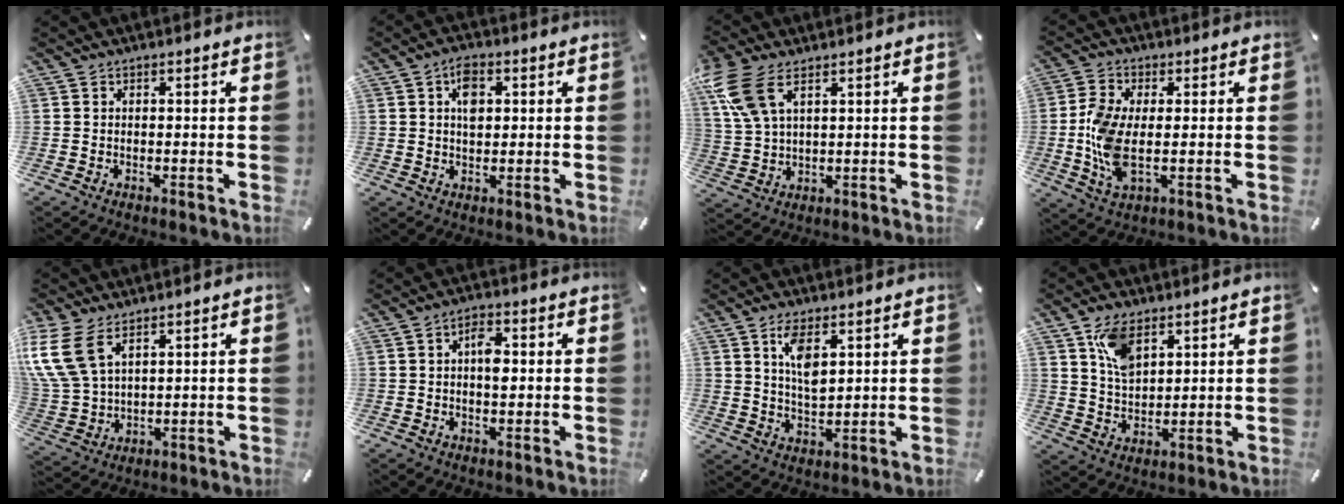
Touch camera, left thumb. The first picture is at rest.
{"total": 5.4, "force": [1.4, 3.5, 3.9], "torque": [-0.050, -0.004, 0.018]}
{"total": 11.0, "force": [5.5, 5.7, 7.7], "torque": [-0.189, -0.014, 0.101]}
{"total": 10.3, "force": [-0.2, 5.0, 9.0], "torque": [-0.200, -0.008, -0.004]}
{"total": 11.4, "force": [6.3, 6.7, 6.8], "torque": [-0.177, -0.018, 0.117]}
{"total": 4.3, "force": [0.4, 2.4, 3.6], "torque": [-0.046, 0.001, 0.001]}
{"total": 7.0, "force": [3.6, 3.1, 5.1], "torque": [-0.101, -0.011, 0.060]}
{"total": 8.3, "force": [4.8, 4.6, 5.0], "torque": [-0.102, -0.009, 0.087]}